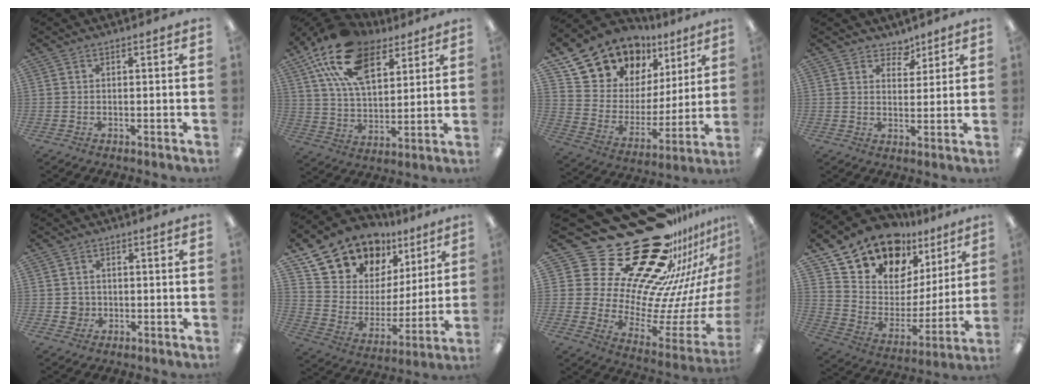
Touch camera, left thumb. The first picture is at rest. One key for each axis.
{"total": 19.9, "fx": 11.8, "fy": 10.7, "fz": 11.9, "tx": -0.220, "ty": -0.037, "tz": 0.214}
{"total": 14.7, "fx": 12.0, "fy": 8.4, "fz": 1.3, "tx": -0.061, "ty": -0.104, "tz": 0.230}
{"total": 4.4, "fx": 3.6, "fy": 2.3, "fz": 0.7, "tx": 0.000, "ty": -0.024, "tz": 0.064}
{"total": 2.9, "fx": -0.1, "fy": 2.9, "fz": 0.4, "tx": -0.003, "ty": 0.000, "tz": -0.005}
{"total": 15.9, "fx": 12.6, "fy": 9.2, "fz": 2.5, "tx": -0.075, "ty": -0.102, "tz": 0.241}
{"total": 36.5, "fx": 26.2, "fy": 17.3, "fz": 18.8, "tx": -0.242, "ty": -0.239, "tz": 0.515}
{"total": 15.1, "fx": 12.9, "fy": 7.4, "fz": 3.0, "tx": -0.092, "ty": -0.105, "tz": 0.237}